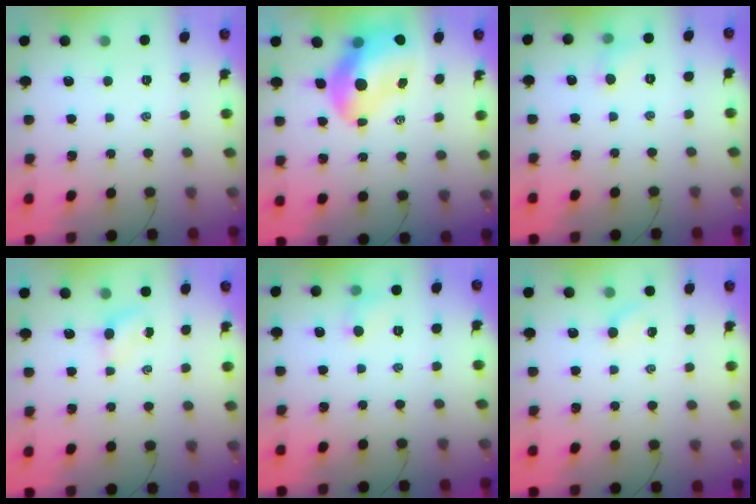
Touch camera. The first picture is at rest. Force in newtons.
{"total": 13.1, "press": 12.6, "slide": 3.6}
{"total": 4.6, "press": 4.3, "slide": 1.5}
{"total": 4.0, "press": 3.8, "slide": 1.1}
{"total": 4.6, "press": 4.3, "slide": 1.5}
{"total": 2.4, "press": 2.3, "slide": 0.8}